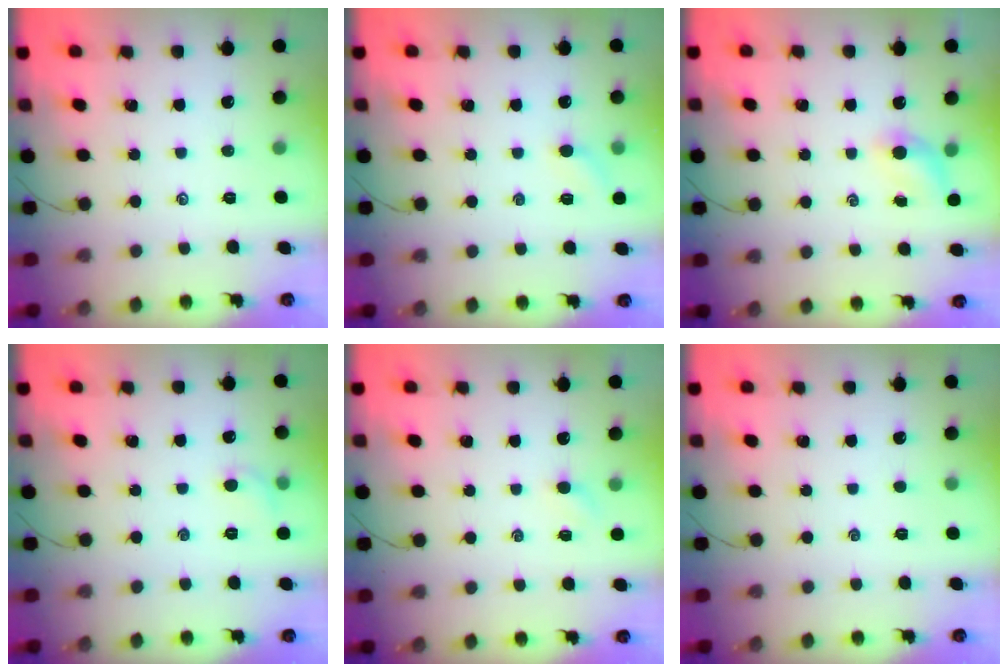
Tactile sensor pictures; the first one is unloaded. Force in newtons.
{"total": 5.1, "press": 5.0, "slide": 1.4}
{"total": 4.7, "press": 4.5, "slide": 1.2}
{"total": 4.8, "press": 4.6, "slide": 1.5}
{"total": 2.4, "press": 2.3, "slide": 0.7}
{"total": 0.0}